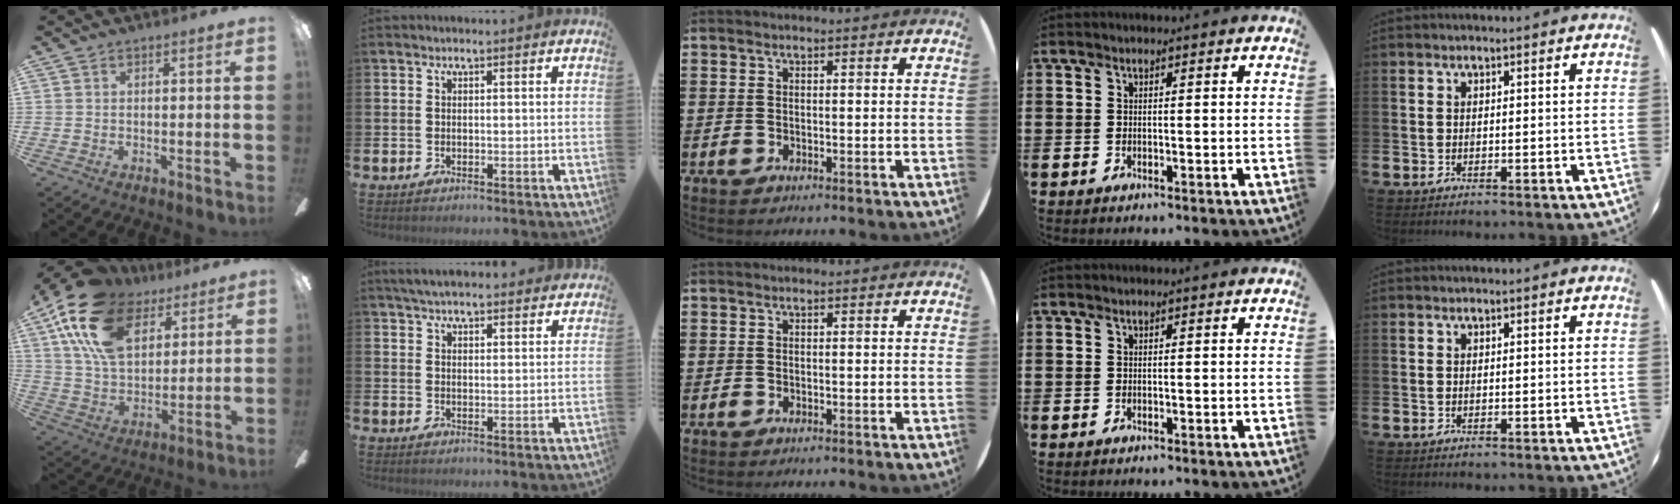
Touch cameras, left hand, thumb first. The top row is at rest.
{"thumb": {"total": 21.6, "force": [11.3, 13.0, 13.0], "torque": [-0.263, -0.037, 0.205]}, "index": {"total": 4.5, "force": [4.3, 0.7, 1.0], "torque": [-0.030, -0.013, 0.081]}}